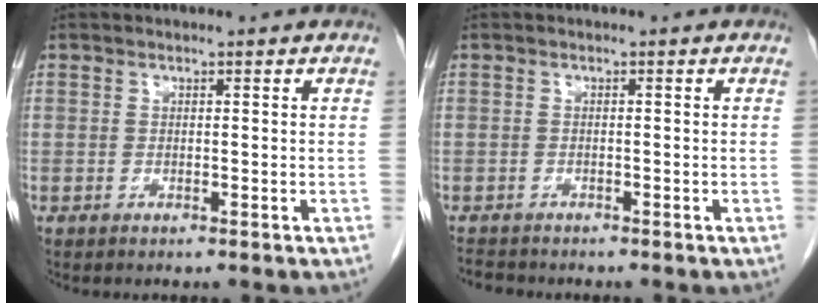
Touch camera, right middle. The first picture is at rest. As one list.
[{"total": 2.2, "force": [-2.1, 0.5, 0.3], "torque": [-0.007, -0.008, -0.035]}]